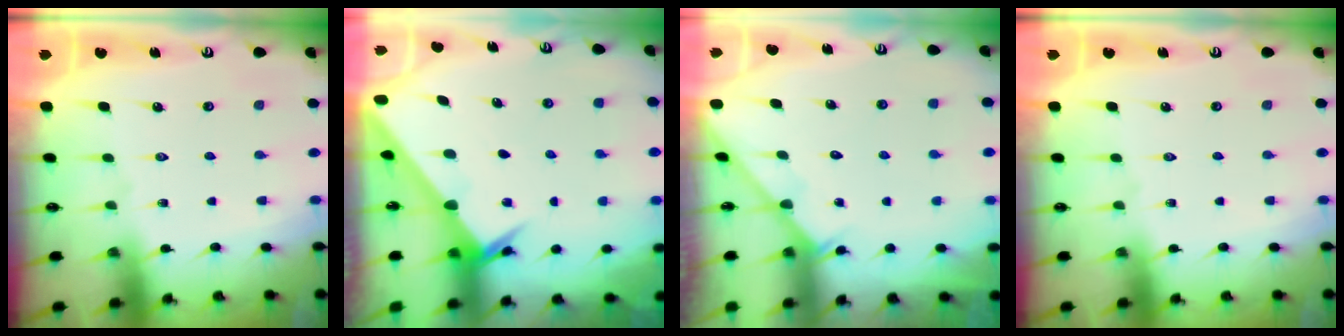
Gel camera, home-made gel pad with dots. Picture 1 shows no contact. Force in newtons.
{"total": 2.6, "press": 2.6, "slide": 0.3}
{"total": 2.9, "press": 2.9, "slide": 0.3}
{"total": 0.0}